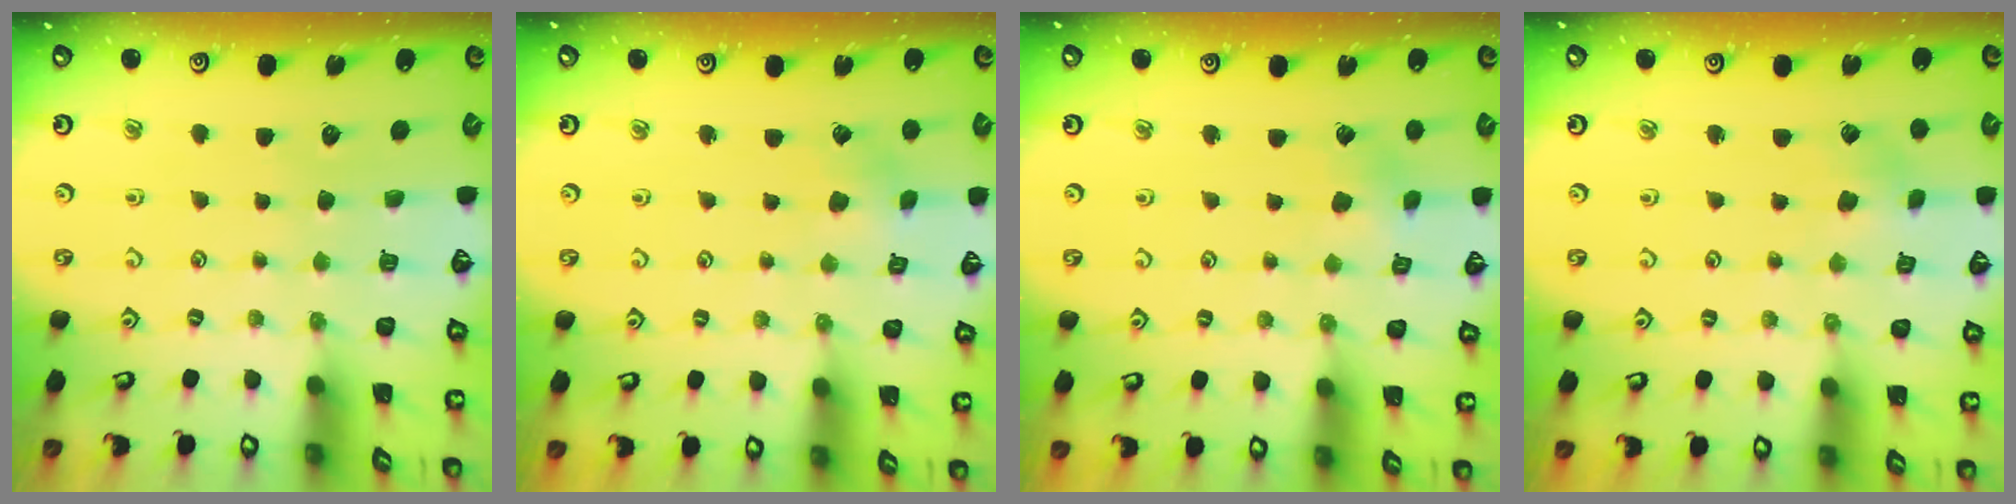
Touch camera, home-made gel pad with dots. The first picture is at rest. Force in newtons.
{"total": 1.7, "press": 1.7, "slide": 0.1}
{"total": 3.3, "press": 3.3, "slide": 0.3}
{"total": 2.3, "press": 2.3, "slide": 0.3}